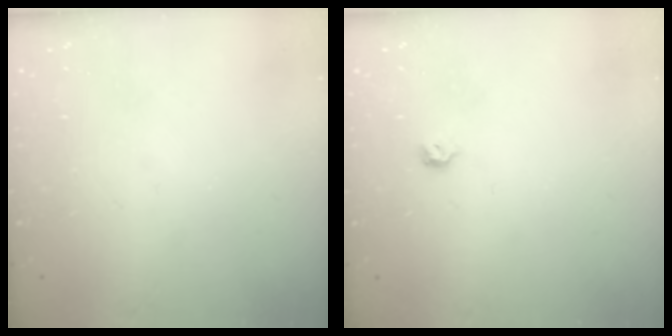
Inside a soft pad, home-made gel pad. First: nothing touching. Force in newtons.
{"total": 3.2, "press": 3.1, "slide": 0.7}